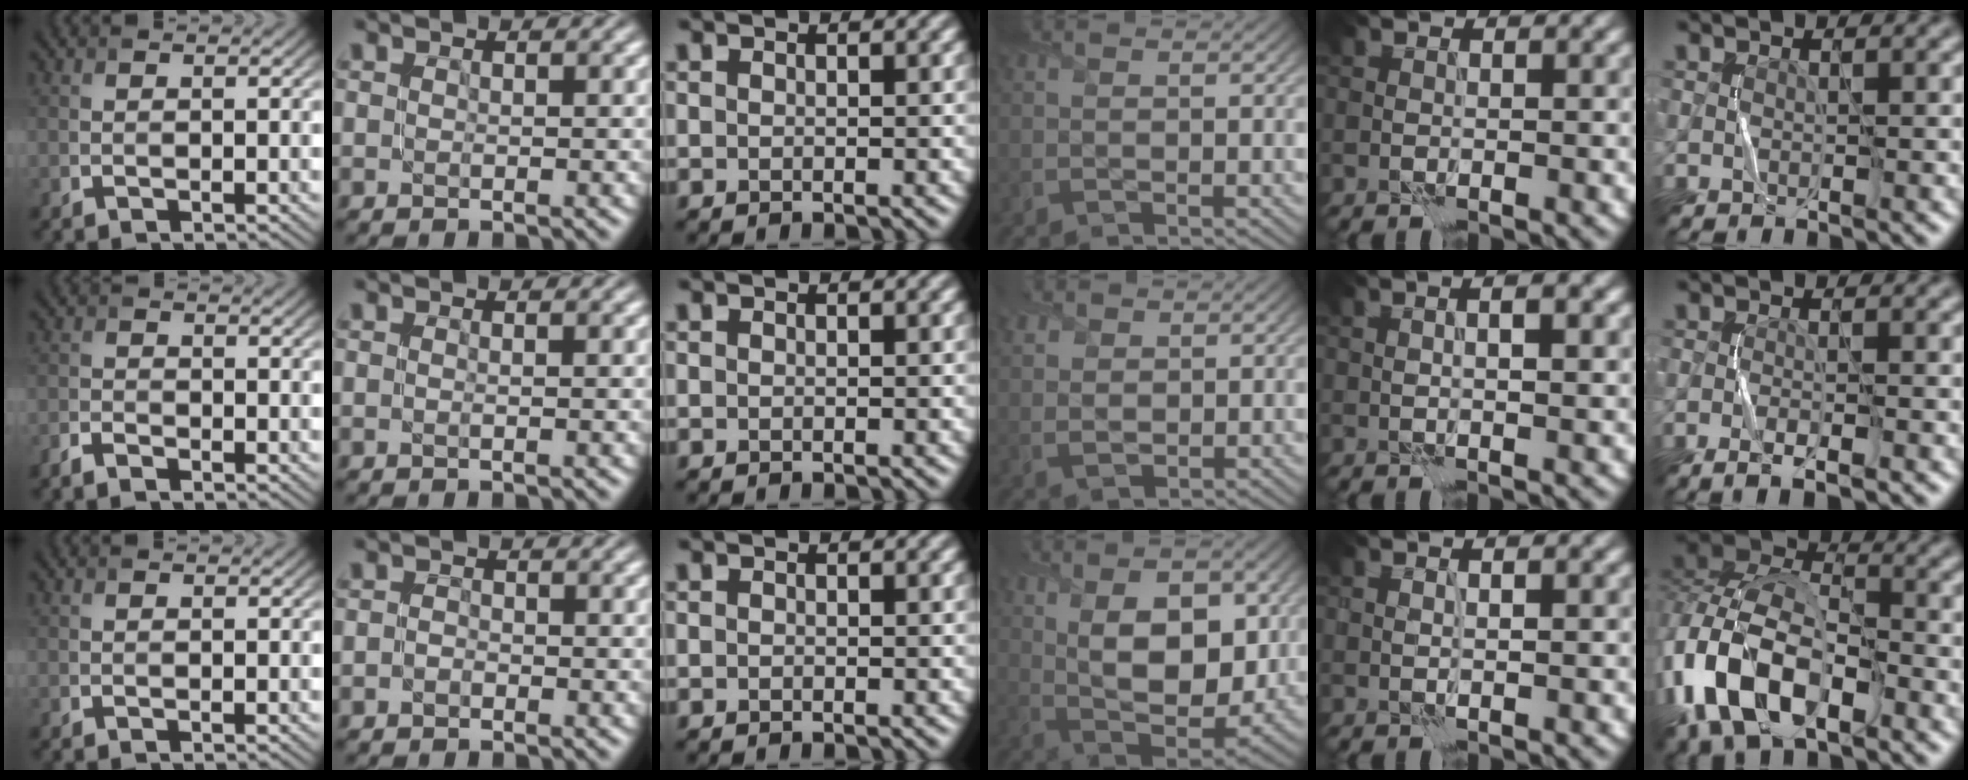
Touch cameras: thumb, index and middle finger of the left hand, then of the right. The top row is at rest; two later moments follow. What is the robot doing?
{"motion": "fold", "object": "scarf"}